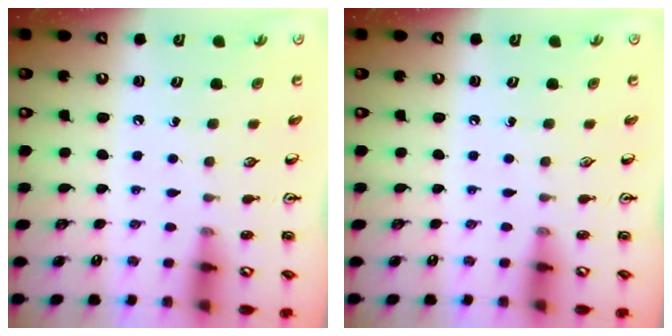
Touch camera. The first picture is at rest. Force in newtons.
{"total": 0.0}